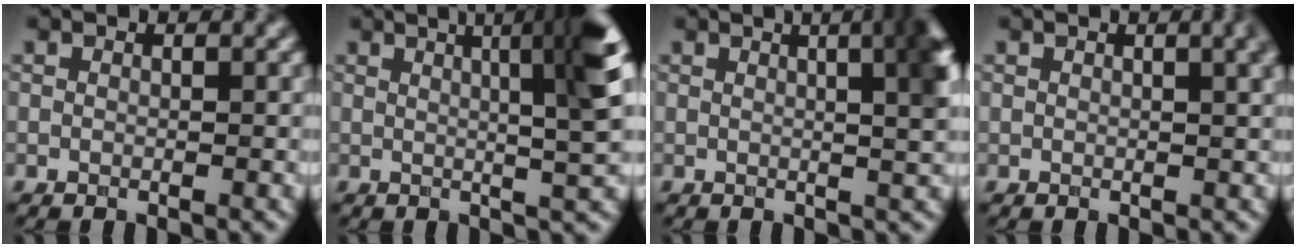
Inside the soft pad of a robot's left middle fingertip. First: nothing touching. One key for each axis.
{"total": 8.4, "fx": 2.4, "fy": 1.6, "fz": 7.8, "tx": -0.075, "ty": 0.023, "tz": 0.029}
{"total": 8.4, "fx": 2.3, "fy": 3.5, "fz": 7.3, "tx": -0.028, "ty": 0.041, "tz": 0.008}
{"total": 3.3, "fx": 1.3, "fy": 1.3, "fz": 2.8, "tx": -0.014, "ty": 0.010, "tz": 0.014}